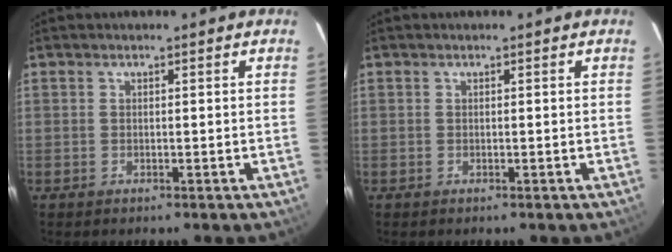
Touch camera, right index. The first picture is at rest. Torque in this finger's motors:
{"motor_torque": [-0.02, -0.02, 0.00, 0.00]}